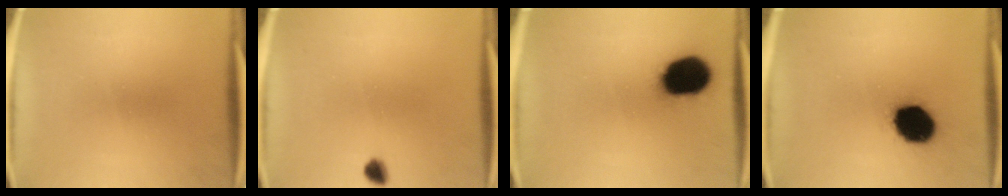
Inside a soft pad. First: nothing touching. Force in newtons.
{"total": 2.4}
{"total": 17.1}
{"total": 15.7}